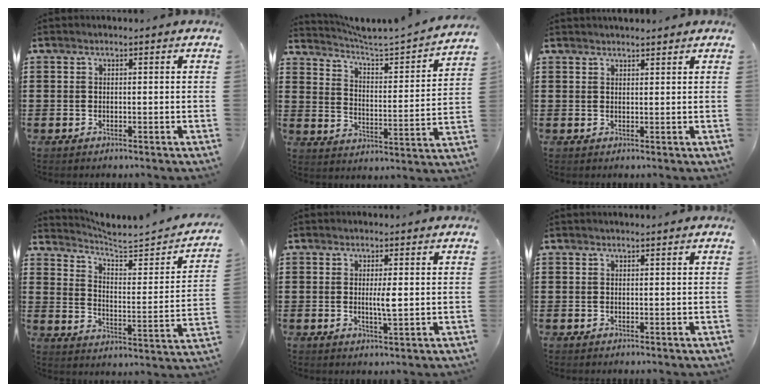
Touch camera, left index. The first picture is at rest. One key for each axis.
{"total": 2.9, "fx": 2.6, "fy": 0.0, "fz": 1.2, "tx": -0.043, "ty": -0.030, "tz": 0.031}
{"total": 1.4, "fx": 1.4, "fy": 0.1, "fz": 0.2, "tx": -0.006, "ty": 0.002, "tz": 0.027}
{"total": 3.9, "fx": 3.5, "fy": 0.1, "fz": 1.7, "tx": -0.047, "ty": -0.032, "tz": 0.048}
{"total": 3.0, "fx": 0.1, "fy": 0.4, "fz": 3.0, "tx": -0.057, "ty": -0.005, "tz": 0.001}
{"total": 0.0}